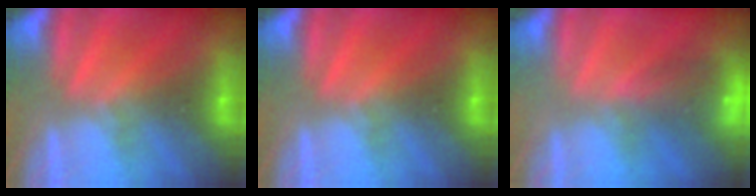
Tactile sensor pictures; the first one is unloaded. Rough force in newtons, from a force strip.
{"total": 0.0}
{"total": 11.8}